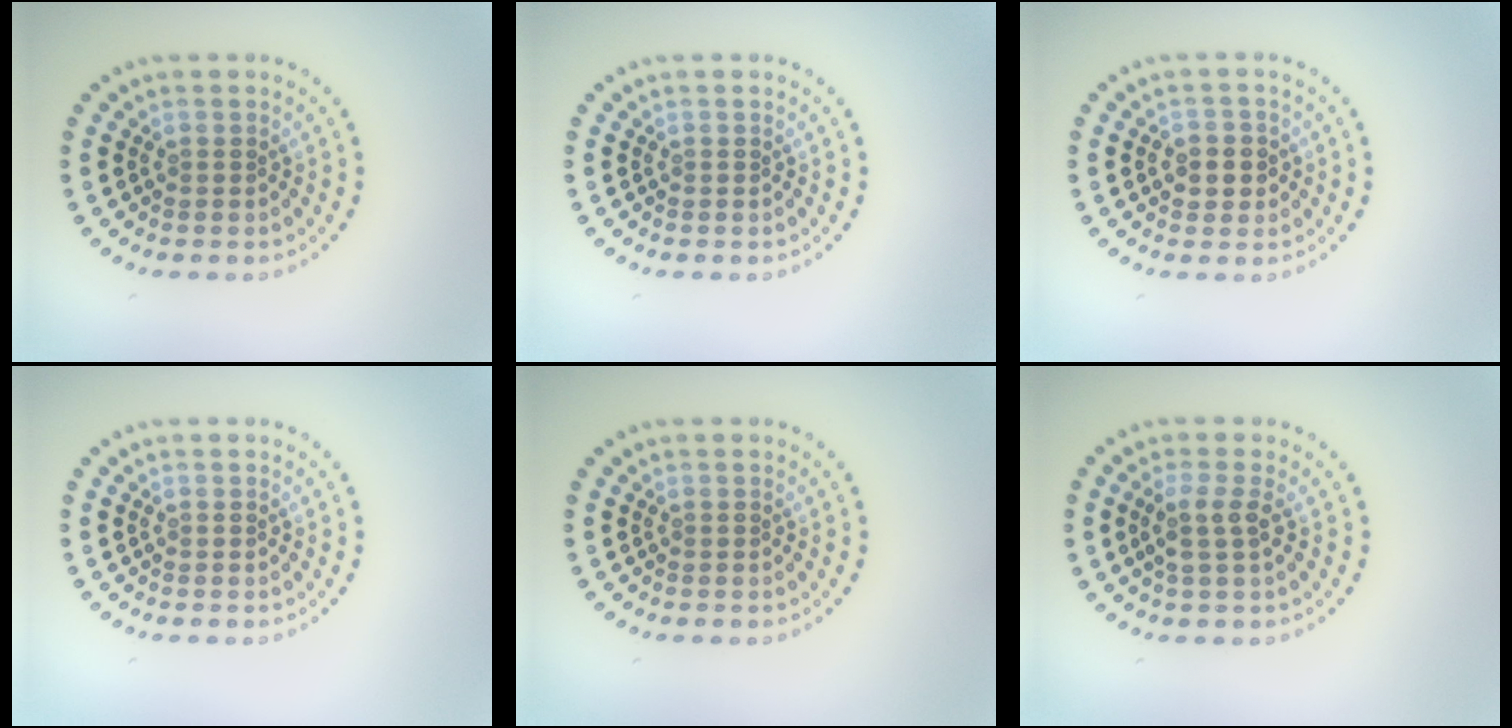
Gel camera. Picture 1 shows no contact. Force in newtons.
{"total": 0.0}
{"total": 2.3, "press": 2.3, "slide": 0.5}
{"total": 0.0}
{"total": 0.0}
{"total": 2.1, "press": 1.7, "slide": 1.2}